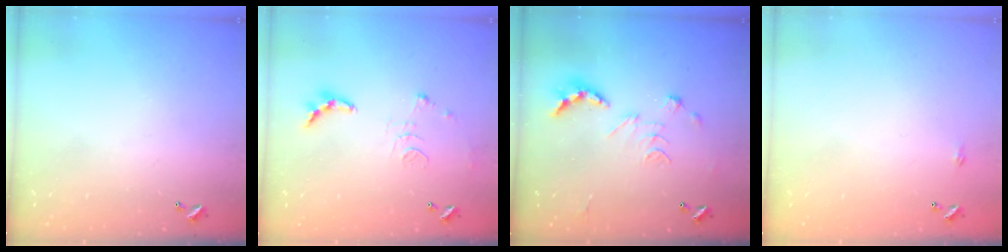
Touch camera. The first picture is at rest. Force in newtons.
{"total": 9.3, "press": 9.3, "slide": 0.8}
{"total": 2.5, "press": 2.0, "slide": 1.5}
{"total": 2.2, "press": 2.1, "slide": 0.4}